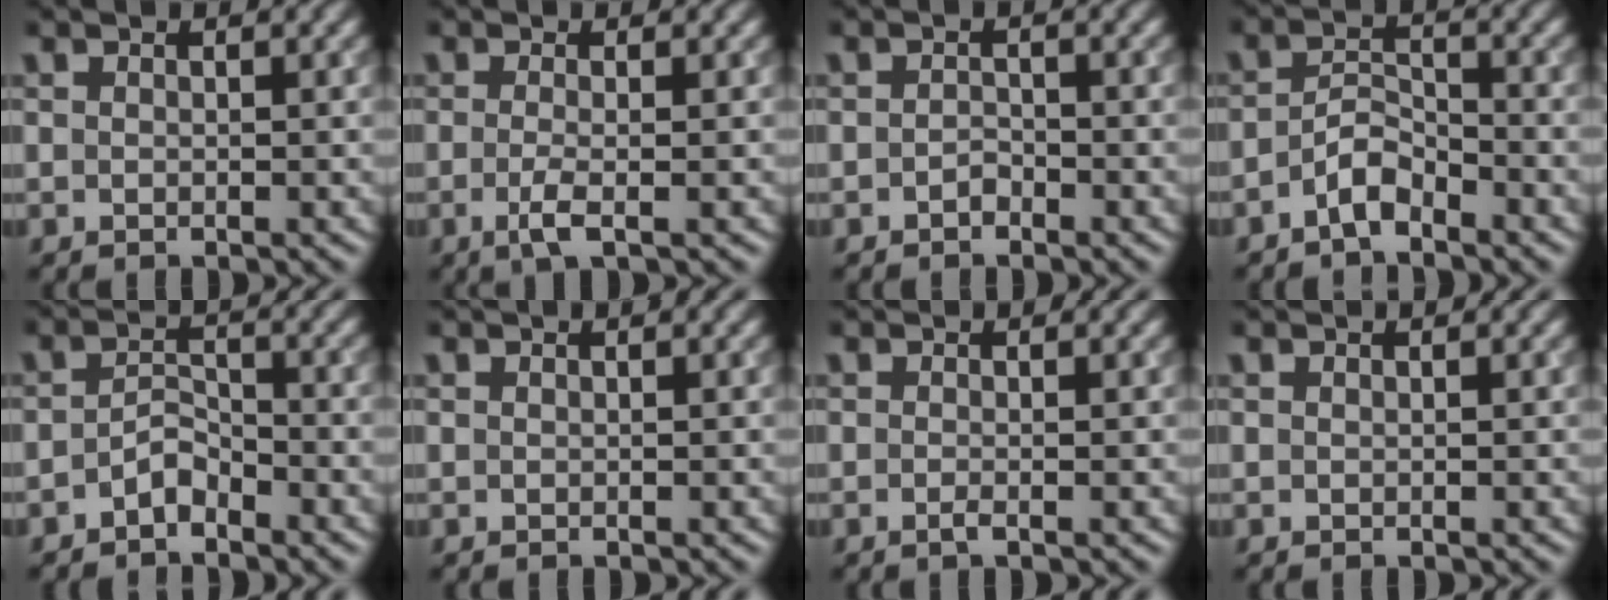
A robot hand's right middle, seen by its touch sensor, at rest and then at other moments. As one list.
[{"total": 2.4, "force": [-0.6, 0.7, 2.2], "torque": [-0.040, -0.005, -0.017]}, {"total": 1.0, "force": [-0.6, 0.5, 0.5], "torque": [-0.010, 0.001, -0.012]}, {"total": 2.8, "force": [-2.0, 1.1, 1.7], "torque": [-0.032, 0.009, -0.042]}, {"total": 2.0, "force": [-1.5, 0.9, 1.0], "torque": [-0.019, 0.009, -0.031]}, {"total": 0.0}, {"total": 0.9, "force": [-0.3, 0.2, 0.8], "torque": [-0.013, -0.004, -0.008]}, {"total": 0.0}]